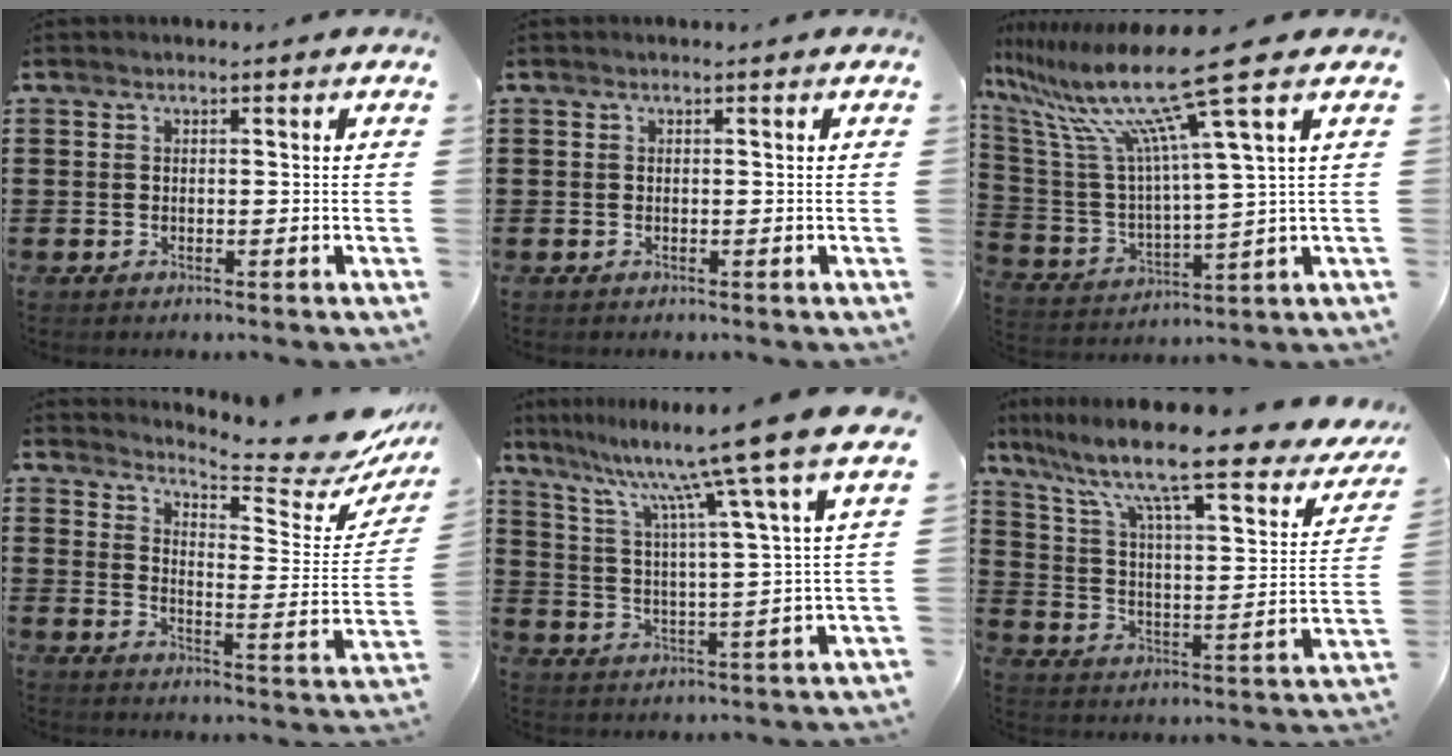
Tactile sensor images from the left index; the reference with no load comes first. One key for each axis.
{"total": 0.0}
{"total": 16.4, "fx": 10.5, "fy": 0.8, "fz": 12.6, "tx": -0.288, "ty": -0.059, "tz": 0.158}
{"total": 7.0, "fx": 6.6, "fy": 0.0, "fz": 2.2, "tx": -0.051, "ty": -0.066, "tz": 0.111}
{"total": 12.0, "fx": 9.8, "fy": -1.3, "fz": 6.7, "tx": -0.163, "ty": -0.064, "tz": 0.151}
{"total": 12.5, "fx": 9.2, "fy": 1.6, "fz": 8.4, "tx": -0.179, "ty": -0.061, "tz": 0.145}